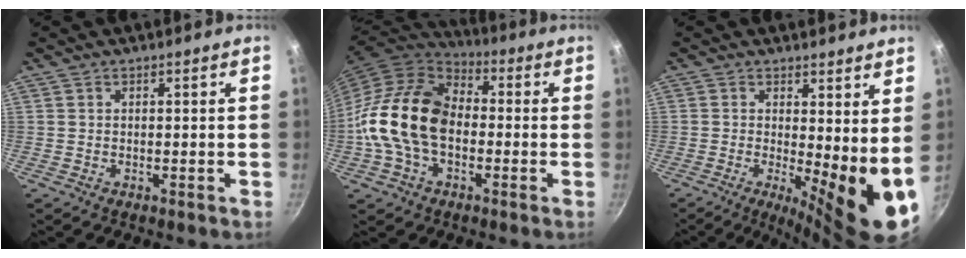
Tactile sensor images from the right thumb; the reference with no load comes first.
{"total": 18.3, "force": [-1.9, 12.4, 13.4], "torque": [-0.223, 0.035, -0.049]}
{"total": 10.7, "force": [0.1, 2.9, 10.3], "torque": [-0.127, -0.023, 0.003]}